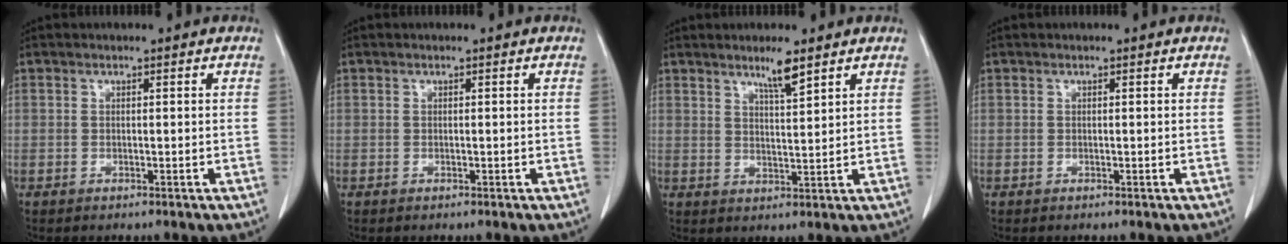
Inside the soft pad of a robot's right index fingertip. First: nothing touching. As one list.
[{"total": 0.0}, {"total": 4.2, "force": [3.1, 0.0, 2.8], "torque": [-0.052, -0.006, 0.056]}, {"total": 0.0}]